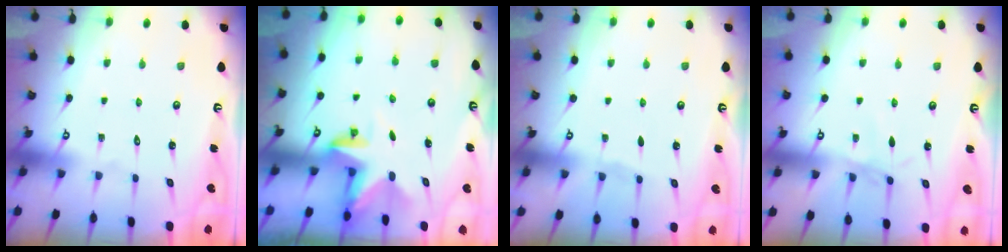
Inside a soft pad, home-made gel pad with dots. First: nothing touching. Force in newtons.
{"total": 3.4, "press": 3.4, "slide": 0.2}
{"total": 3.5, "press": 2.8, "slide": 2.2}
{"total": 2.2, "press": 2.1, "slide": 0.5}